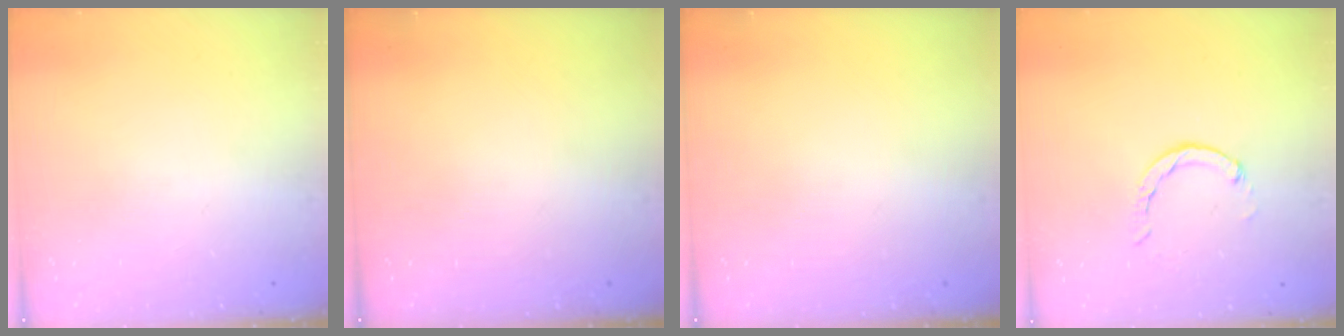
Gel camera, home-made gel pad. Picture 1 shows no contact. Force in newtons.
{"total": 0.0}
{"total": 0.0}
{"total": 2.7, "press": 2.7, "slide": 0.5}